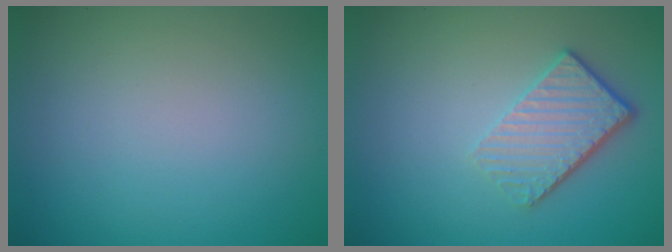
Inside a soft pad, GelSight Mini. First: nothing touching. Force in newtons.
{"total": 4.2, "press": 3.0, "slide": 3.0}